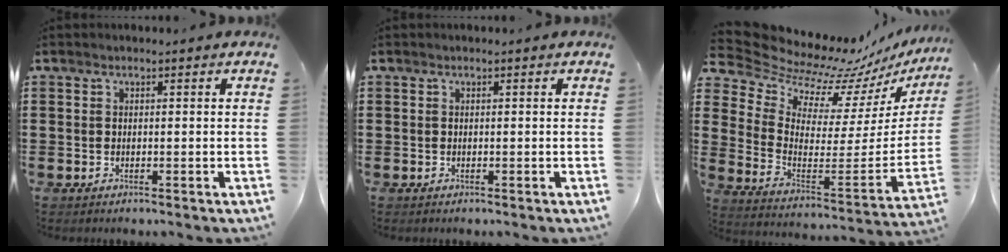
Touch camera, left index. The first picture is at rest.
{"total": 0.0}
{"total": 8.5, "force": [8.0, 2.8, 1.1], "torque": [-0.066, -0.078, 0.137]}